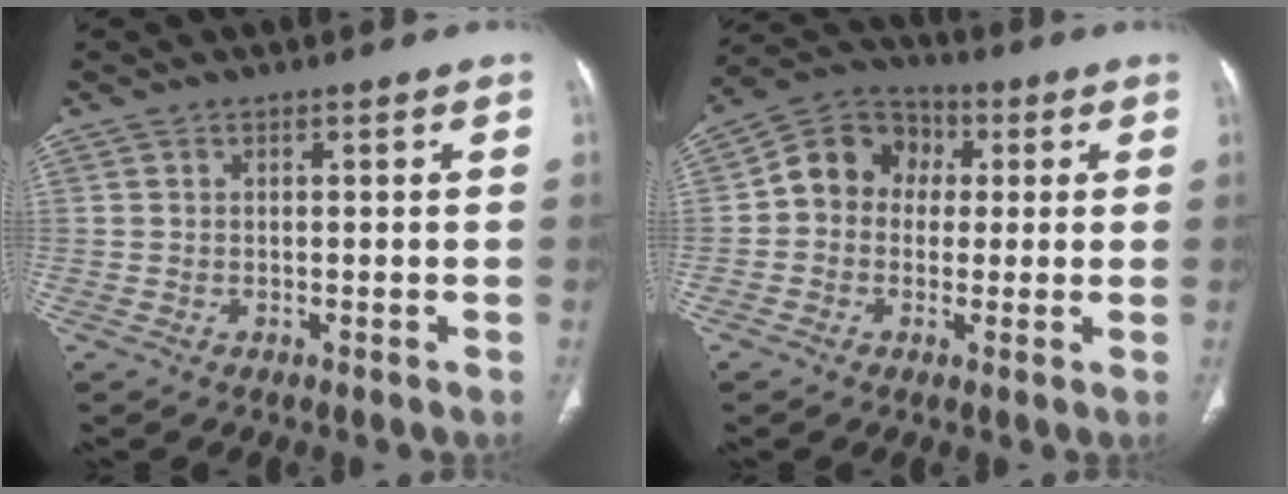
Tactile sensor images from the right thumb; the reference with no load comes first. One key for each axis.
{"total": 9.7, "fx": 0.7, "fy": 8.5, "fz": 4.6, "tx": -0.050, "ty": 0.027, "tz": -0.005}